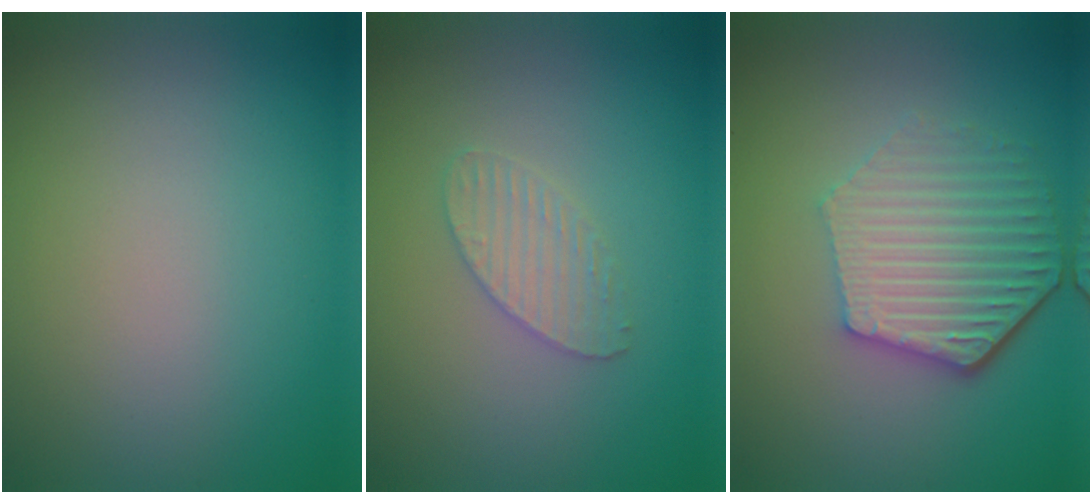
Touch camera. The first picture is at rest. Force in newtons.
{"total": 2.0, "press": 2.0, "slide": 0.1}
{"total": 5.9, "press": 4.4, "slide": 3.9}